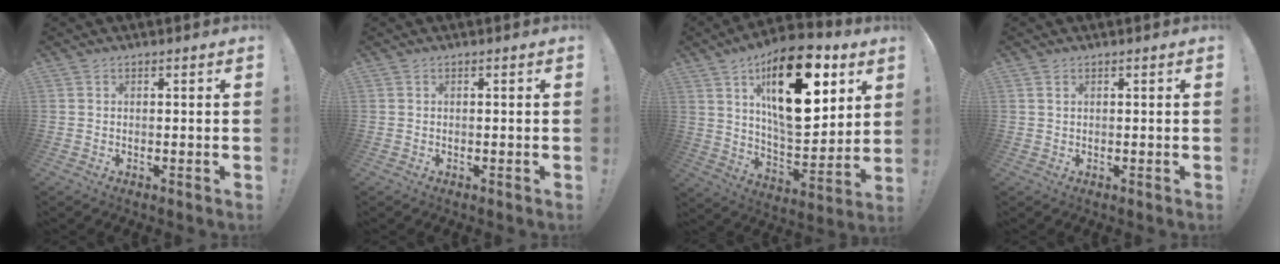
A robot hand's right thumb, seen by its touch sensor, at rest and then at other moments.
{"total": 0.0}
{"total": 25.8, "force": [10.8, 11.4, 20.5], "torque": [-0.310, -0.046, 0.183]}
{"total": 0.8, "force": [0.5, 0.5, 0.5], "torque": [-0.005, -0.002, 0.009]}